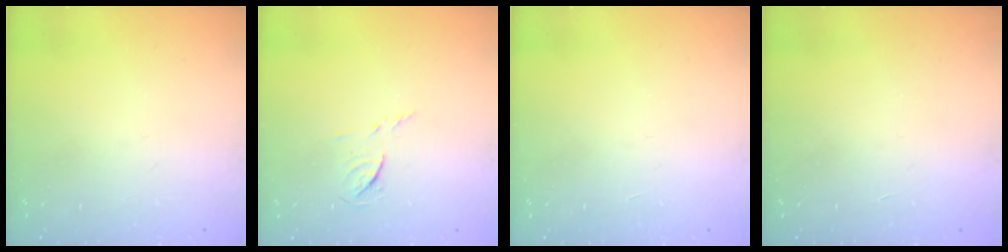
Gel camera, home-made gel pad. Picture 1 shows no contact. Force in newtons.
{"total": 7.3, "press": 7.3, "slide": 0.5}
{"total": 1.5, "press": 1.5, "slide": 0.1}
{"total": 1.7, "press": 1.7, "slide": 0.1}